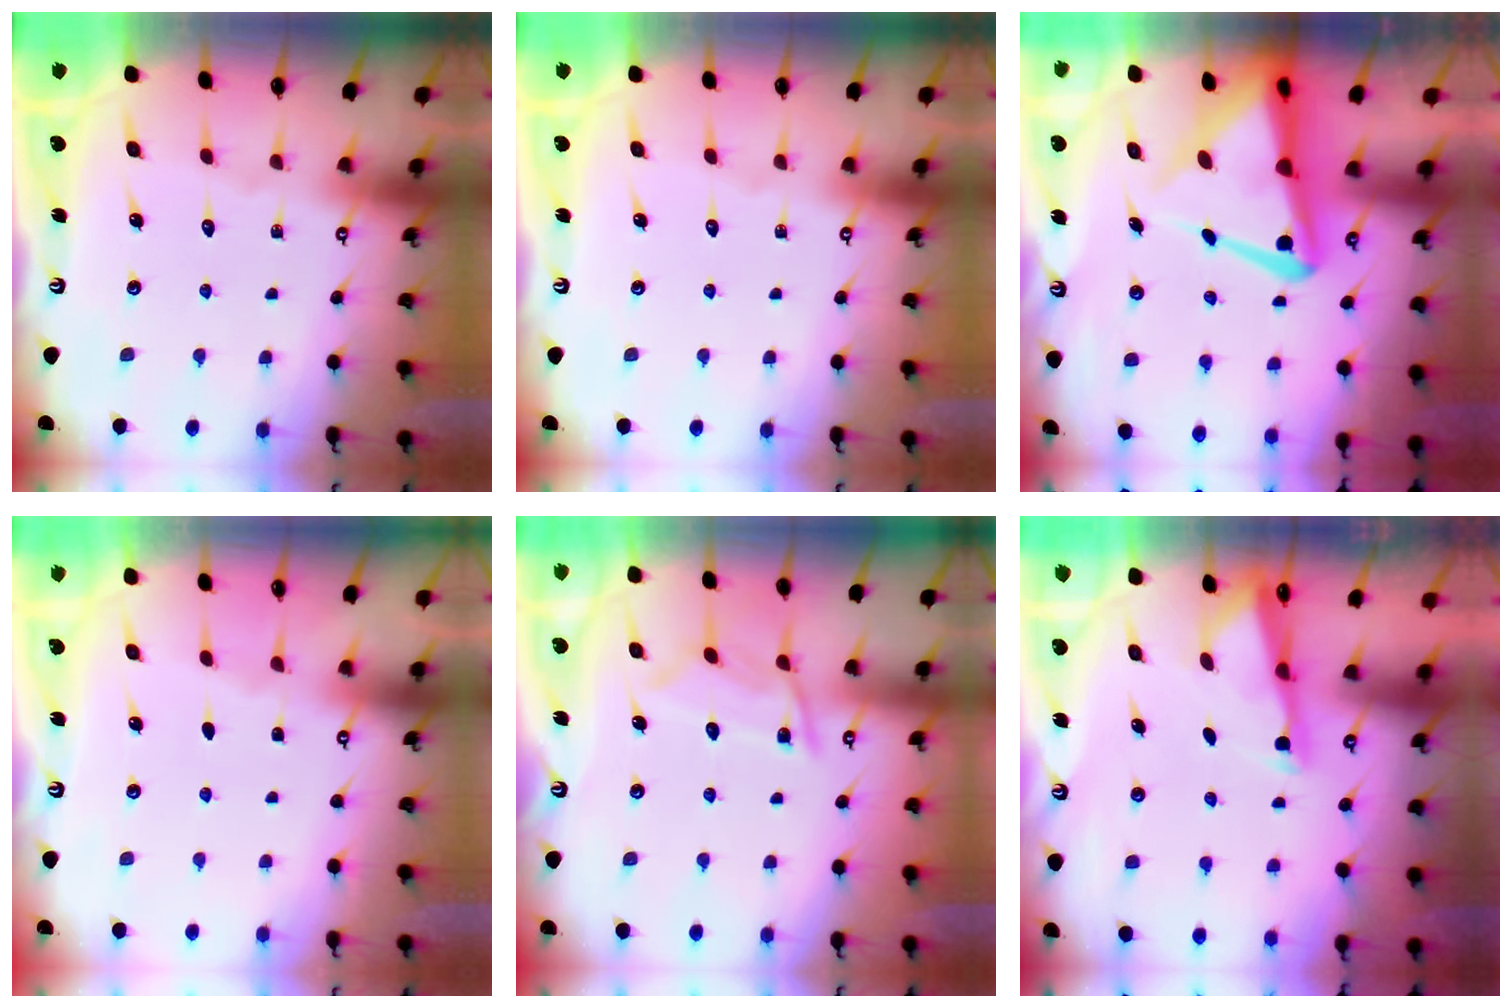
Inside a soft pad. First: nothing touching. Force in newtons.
{"total": 0.0}
{"total": 10.3, "press": 10.1, "slide": 1.9}
{"total": 2.3, "press": 2.3, "slide": 0.3}
{"total": 10.1, "press": 10.1, "slide": 0.8}
{"total": 2.8, "press": 2.7, "slide": 0.4}